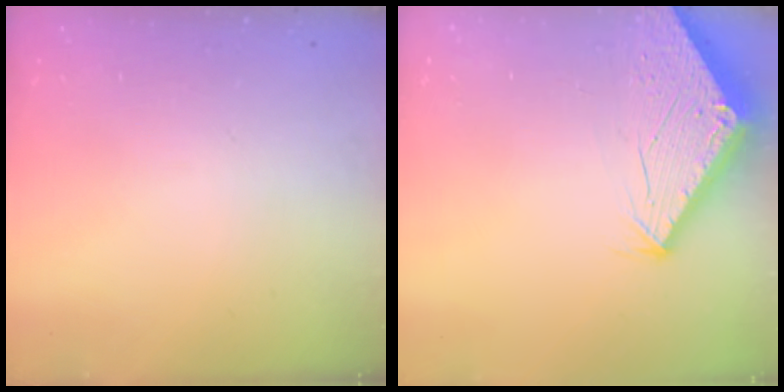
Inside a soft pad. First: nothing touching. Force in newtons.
{"total": 2.7, "press": 2.7, "slide": 0.1}